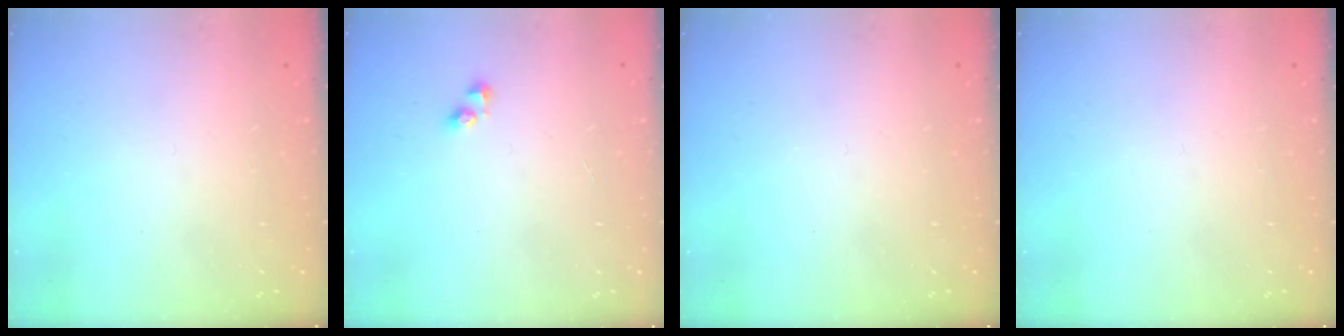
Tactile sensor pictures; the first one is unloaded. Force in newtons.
{"total": 2.9, "press": 2.9, "slide": 0.1}
{"total": 0.0}
{"total": 0.0}